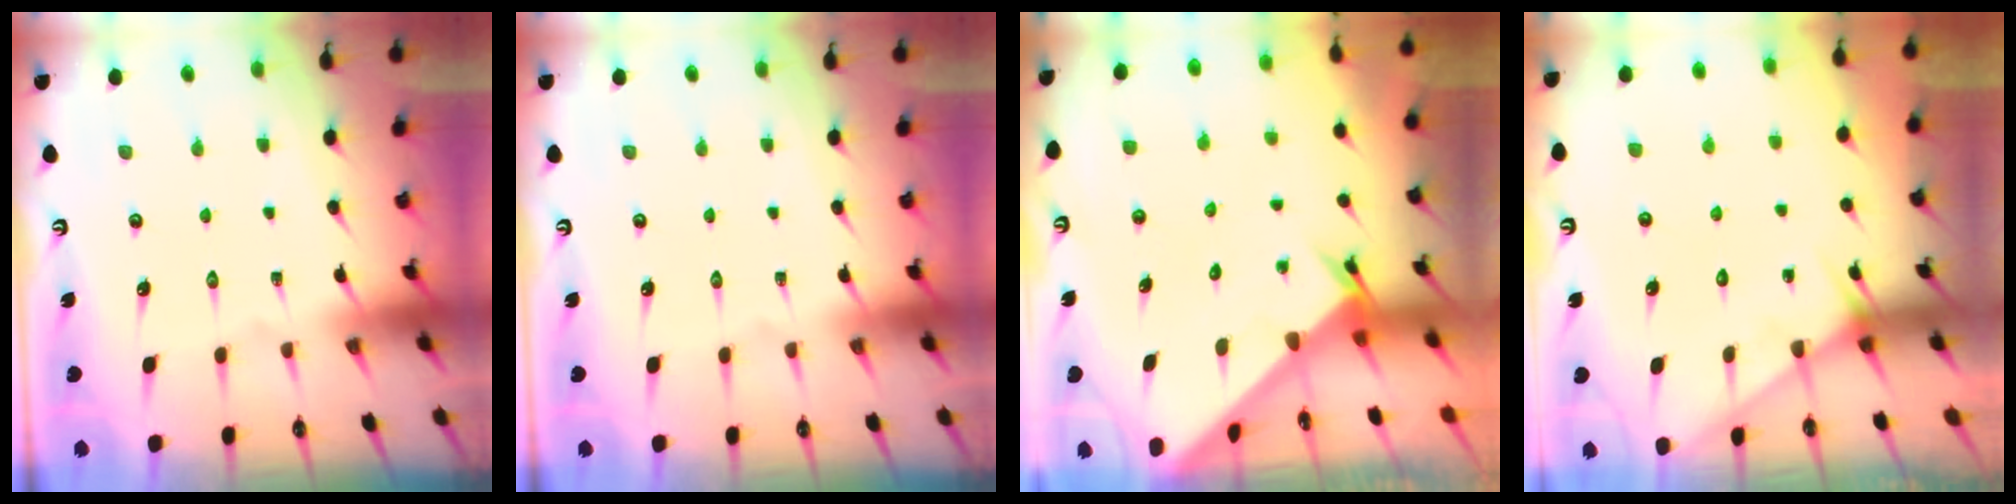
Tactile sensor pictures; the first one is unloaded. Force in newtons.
{"total": 0.0}
{"total": 2.5, "press": 2.5, "slide": 0.2}
{"total": 6.4, "press": 6.4, "slide": 0.4}